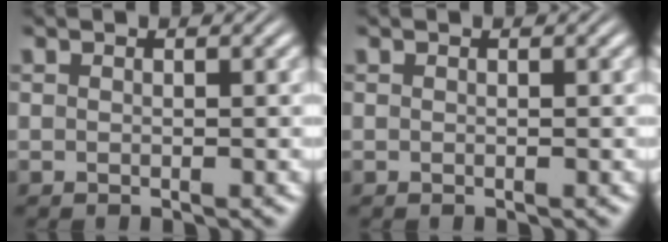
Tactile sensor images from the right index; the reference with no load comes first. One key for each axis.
{"total": 0.0}